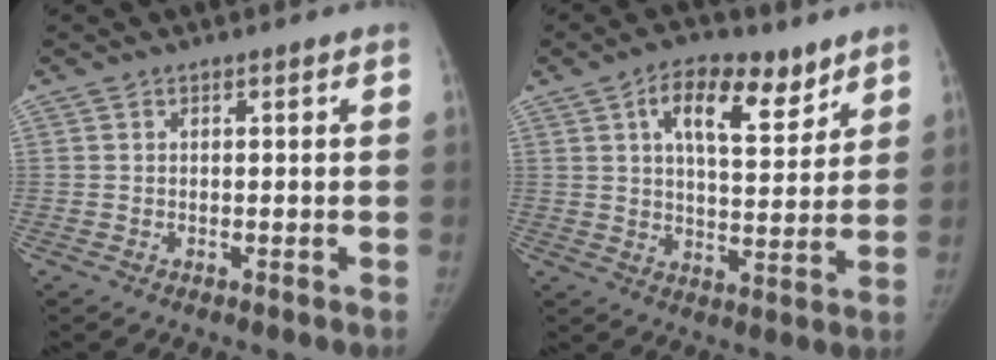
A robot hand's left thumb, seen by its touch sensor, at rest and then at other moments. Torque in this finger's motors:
{"motor_torque": [-0.01, 0.06, 0.73, -0.55, 0.04]}